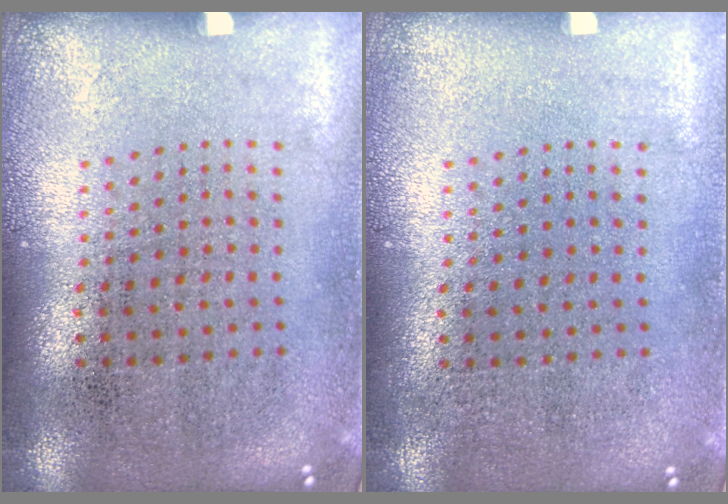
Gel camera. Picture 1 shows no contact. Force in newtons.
{"total": 0.0}